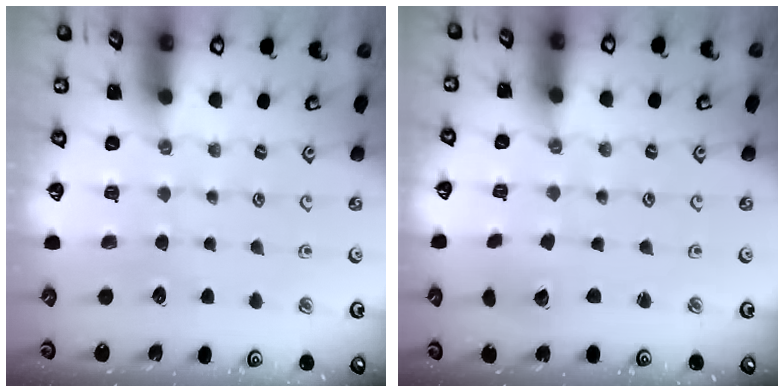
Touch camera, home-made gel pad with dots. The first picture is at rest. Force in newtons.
{"total": 2.3, "press": 2.3, "slide": 0.1}